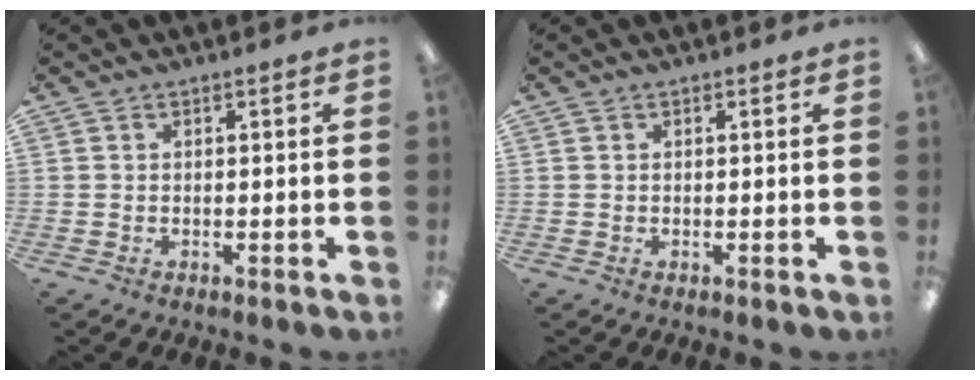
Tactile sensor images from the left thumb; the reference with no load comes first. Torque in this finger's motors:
{"motor_torque": [-0.11, 0.02, -0.14, 0.06, 0.00]}